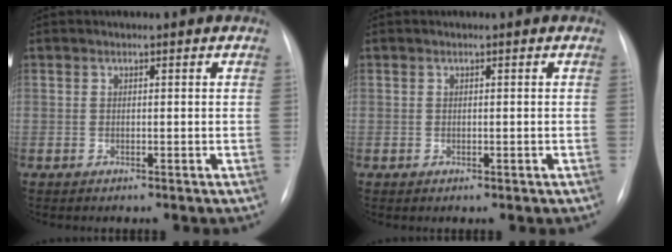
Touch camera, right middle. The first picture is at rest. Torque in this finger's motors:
{"motor_torque": [-0.04, -0.04, 0.05, 0.02]}